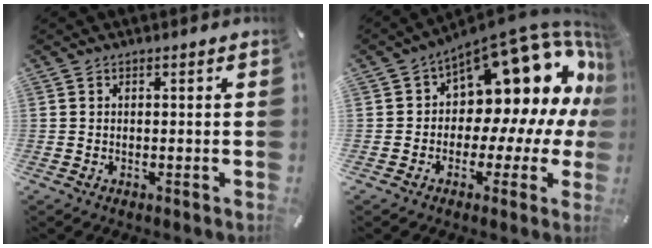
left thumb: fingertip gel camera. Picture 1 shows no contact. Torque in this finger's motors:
{"motor_torque": [1.16, 1.19, 1.16, 0.67, 0.23]}